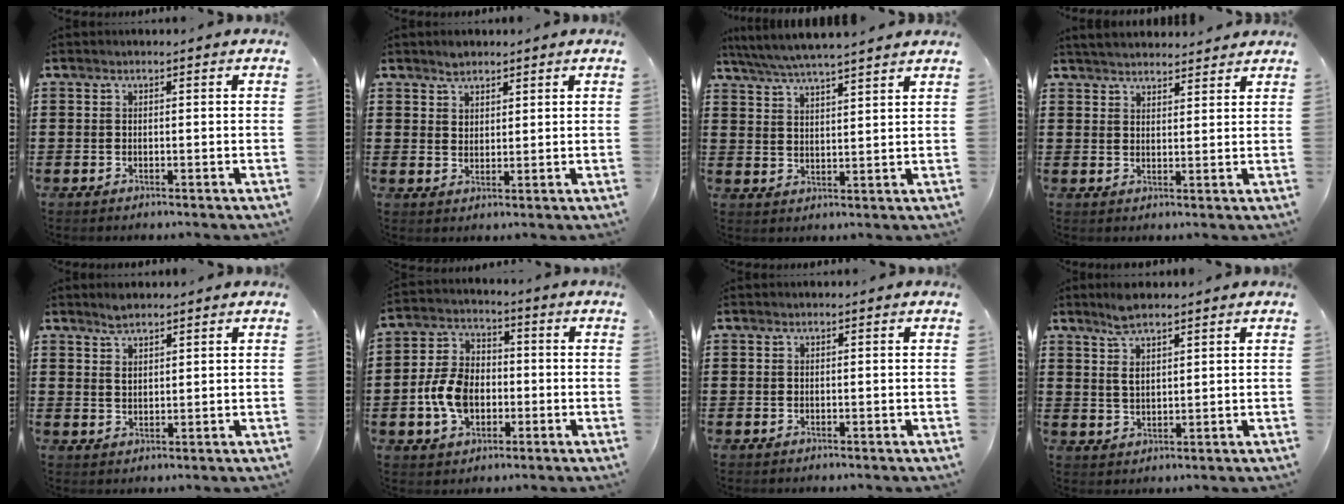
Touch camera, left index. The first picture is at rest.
{"total": 2.5, "force": [2.1, 1.3, 0.3], "torque": [-0.002, 0.000, 0.039]}
{"total": 4.9, "force": [4.6, -0.3, 1.7], "torque": [-0.049, -0.022, 0.080]}
{"total": 3.4, "force": [3.3, 0.1, 0.2], "torque": [-0.014, -0.008, 0.063]}
{"total": 2.5, "force": [2.1, 0.9, 1.0], "torque": [-0.007, -0.004, 0.036]}
{"total": 8.4, "force": [-1.8, 5.9, 5.7], "torque": [-0.138, 0.008, -0.038]}
{"total": 0.0}
{"total": 4.0, "force": [2.7, 1.4, 2.7], "torque": [-0.058, 0.006, 0.048]}